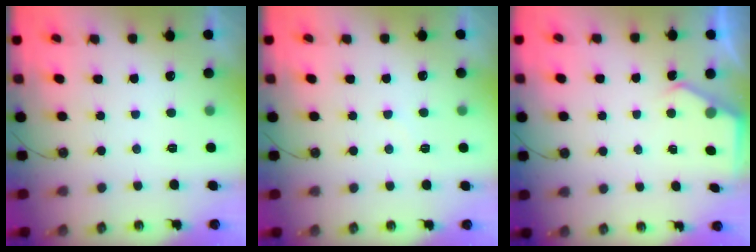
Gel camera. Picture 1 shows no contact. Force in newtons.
{"total": 4.6, "press": 4.6, "slide": 0.6}
{"total": 2.4, "press": 2.4, "slide": 0.3}